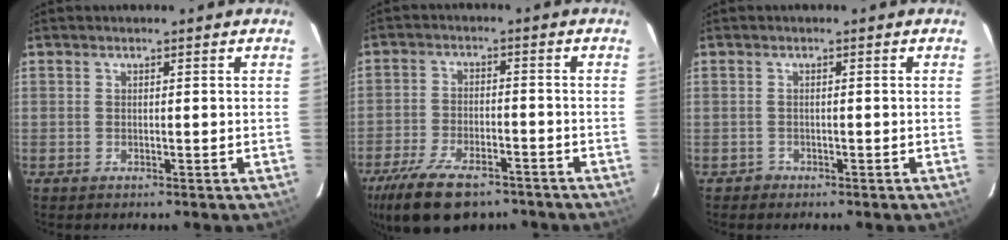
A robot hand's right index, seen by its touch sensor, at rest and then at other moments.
{"total": 15.8, "force": [-11.1, 6.9, 8.8], "torque": [-0.198, -0.025, -0.185]}
{"total": 1.1, "force": [-0.7, 0.8, -0.2], "torque": [0.001, 0.006, -0.012]}